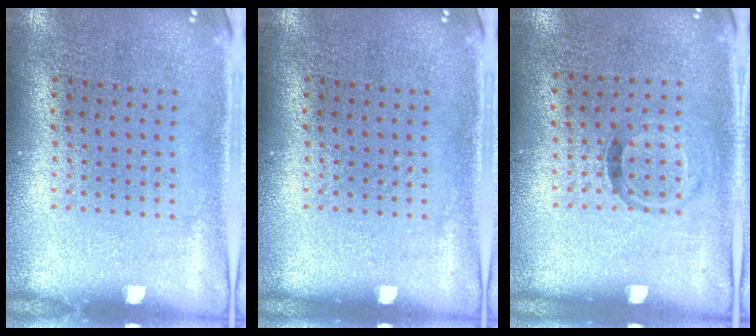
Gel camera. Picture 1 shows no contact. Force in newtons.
{"total": 0.0}
{"total": 0.9, "press": 0.6, "slide": 0.7}